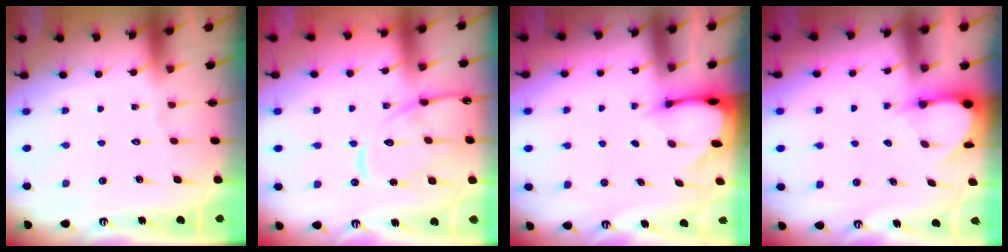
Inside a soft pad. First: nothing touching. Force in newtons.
{"total": 14.1, "press": 14.1, "slide": 1.1}
{"total": 2.1, "press": 2.1, "slide": 0.1}
{"total": 3.5, "press": 3.5, "slide": 0.4}